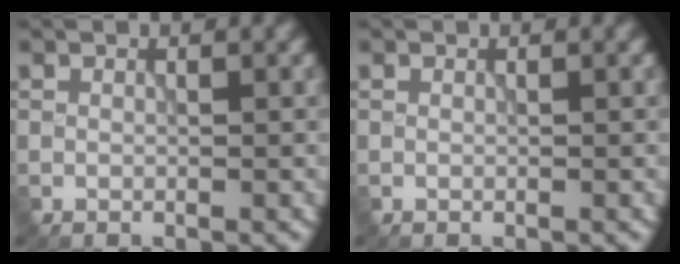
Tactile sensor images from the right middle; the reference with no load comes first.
{"total": 0.0}